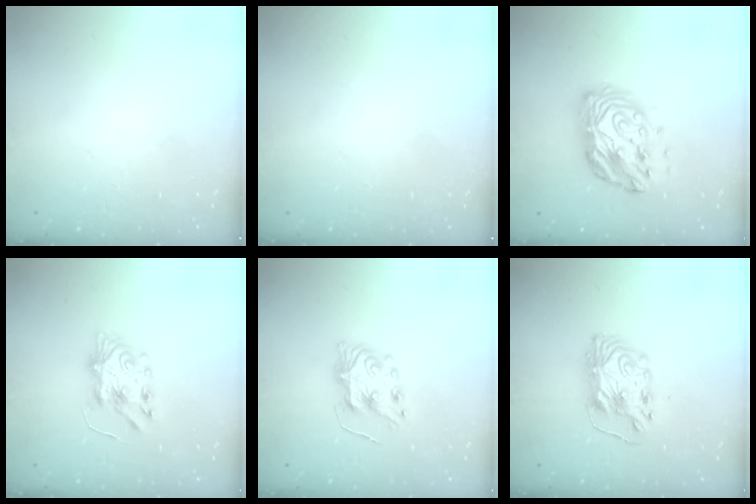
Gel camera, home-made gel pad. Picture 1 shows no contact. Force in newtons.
{"total": 0.0}
{"total": 12.7, "press": 12.7, "slide": 0.6}
{"total": 7.4, "press": 7.4, "slide": 0.4}
{"total": 8.2, "press": 8.2, "slide": 0.7}
{"total": 7.7, "press": 7.7, "slide": 0.8}